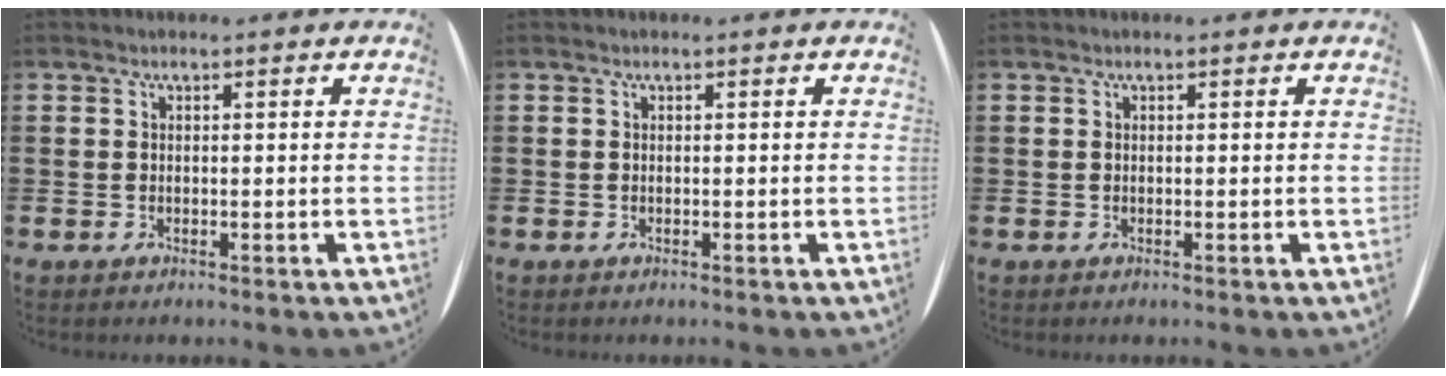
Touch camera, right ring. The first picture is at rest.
{"total": 0.0}
{"total": 0.0}